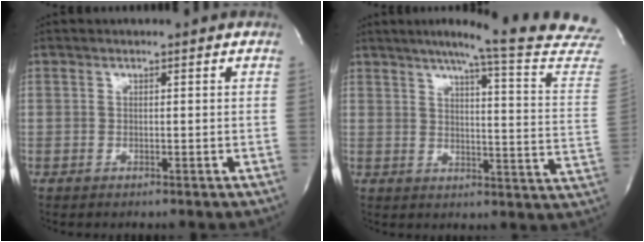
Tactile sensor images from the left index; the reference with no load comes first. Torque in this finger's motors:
{"motor_torque": [-0.36, -0.22, 0.27, 0.03]}